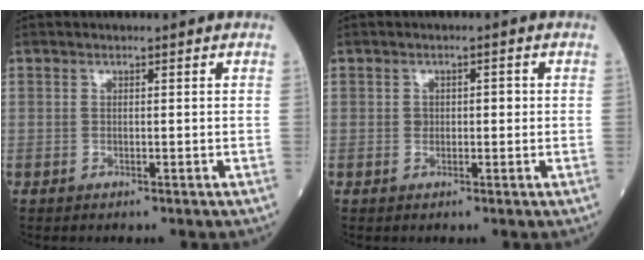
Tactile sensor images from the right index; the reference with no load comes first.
{"total": 2.1, "force": [0.1, 1.4, 1.6], "torque": [-0.025, 0.011, 0.004]}